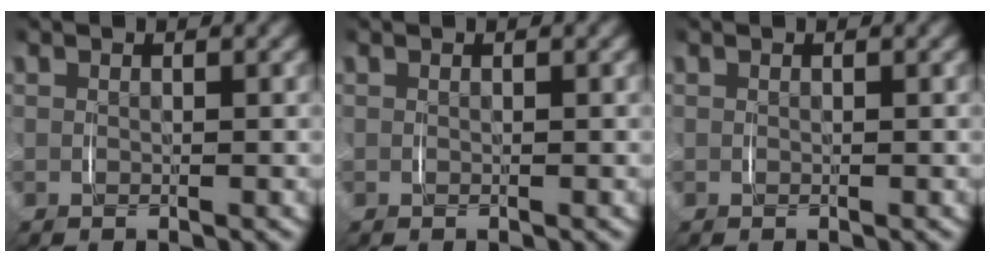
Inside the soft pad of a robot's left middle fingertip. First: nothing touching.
{"total": 0.0}
{"total": 0.0}